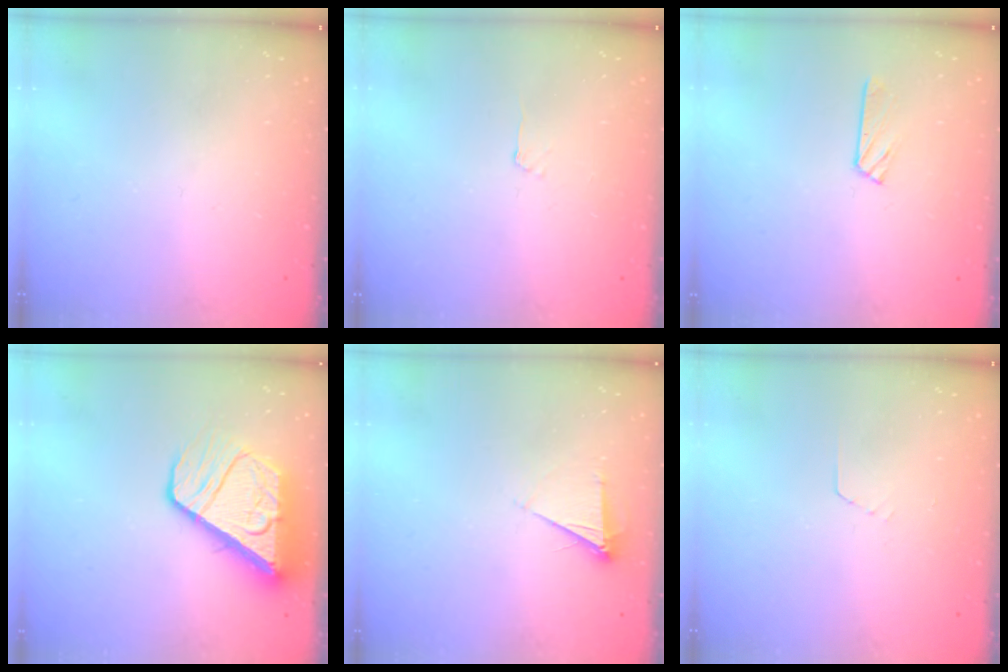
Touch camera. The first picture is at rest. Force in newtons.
{"total": 2.5, "press": 2.5, "slide": 0.3}
{"total": 2.9, "press": 2.8, "slide": 0.3}
{"total": 12.5, "press": 12.5, "slide": 1.4}
{"total": 3.4, "press": 3.3, "slide": 0.5}
{"total": 2.9, "press": 2.9, "slide": 0.2}